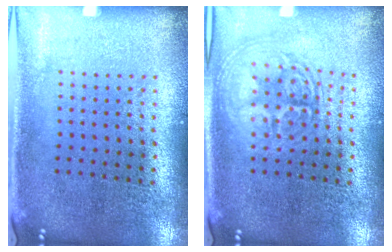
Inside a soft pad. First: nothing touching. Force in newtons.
{"total": 2.8, "press": 2.8, "slide": 0.4}